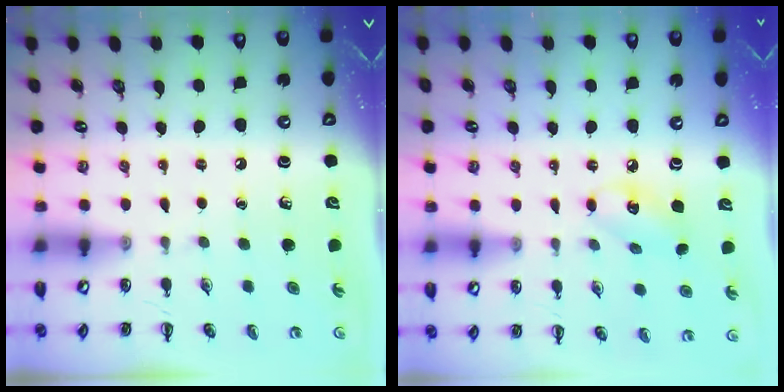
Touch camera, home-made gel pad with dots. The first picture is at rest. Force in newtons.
{"total": 6.0, "press": 6.0, "slide": 0.6}